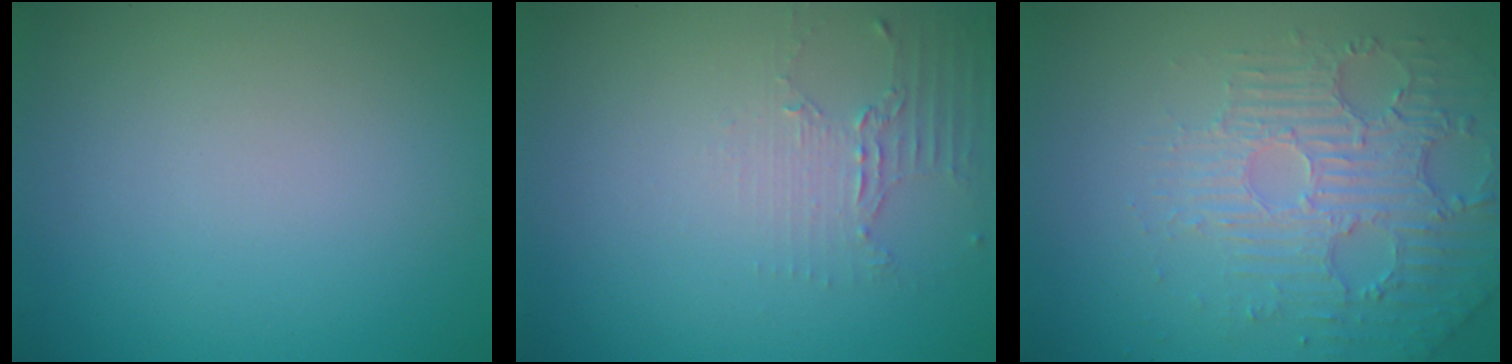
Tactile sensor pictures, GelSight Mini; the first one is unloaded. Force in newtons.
{"total": 2.1, "press": 1.5, "slide": 1.4}
{"total": 5.0, "press": 3.6, "slide": 3.5}